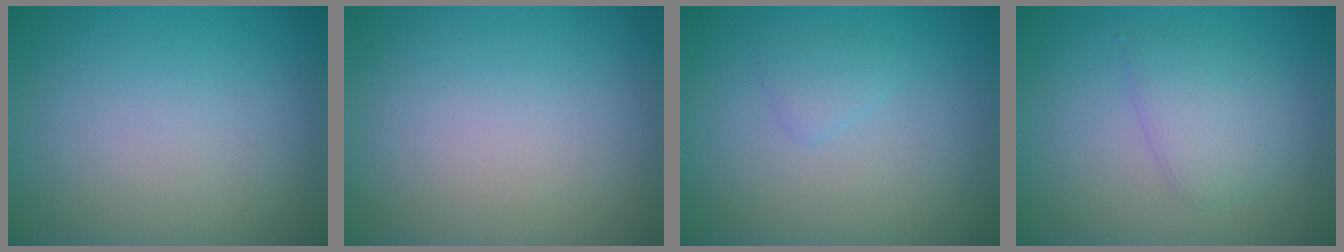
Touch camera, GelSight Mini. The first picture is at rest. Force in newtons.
{"total": 0.0}
{"total": 1.0, "press": 1.0, "slide": 0.1}
{"total": 2.5, "press": 2.5, "slide": 0.0}